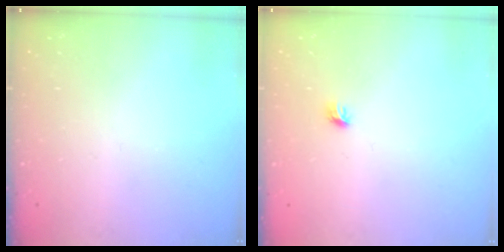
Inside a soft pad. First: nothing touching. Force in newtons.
{"total": 3.9, "press": 3.8, "slide": 0.9}